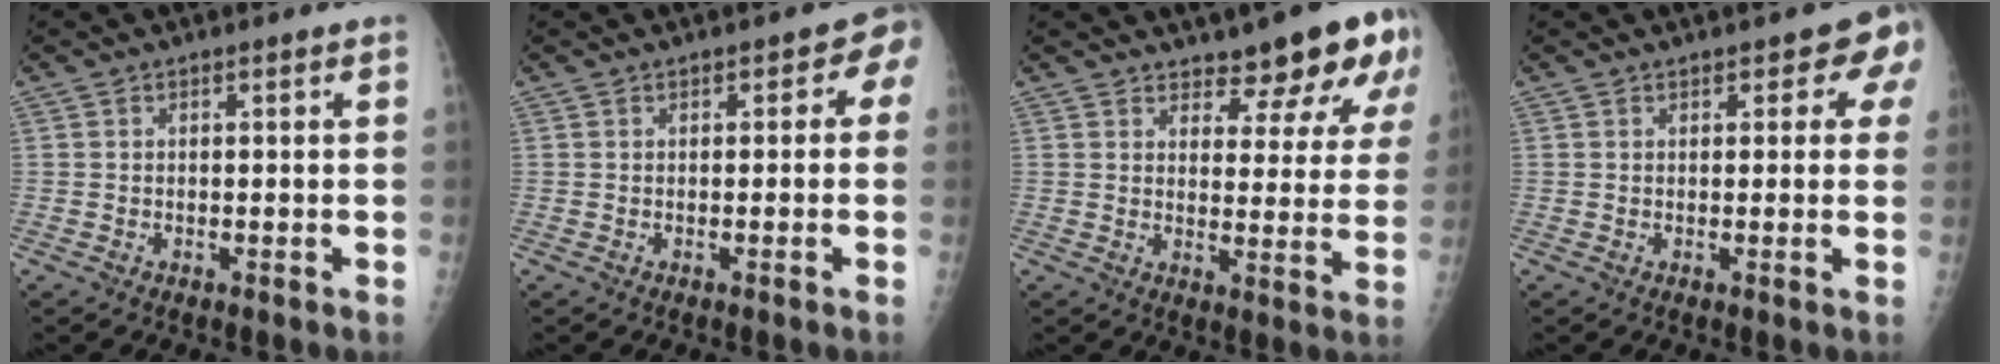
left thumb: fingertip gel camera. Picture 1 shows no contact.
{"total": 2.8, "force": [0.5, 1.9, 2.0], "torque": [-0.003, 0.006, -0.002]}
{"total": 11.3, "force": [8.4, 3.7, 6.6], "torque": [-0.049, -0.055, 0.103]}
{"total": 4.3, "force": [2.4, 2.1, 2.9], "torque": [-0.004, -0.001, 0.019]}